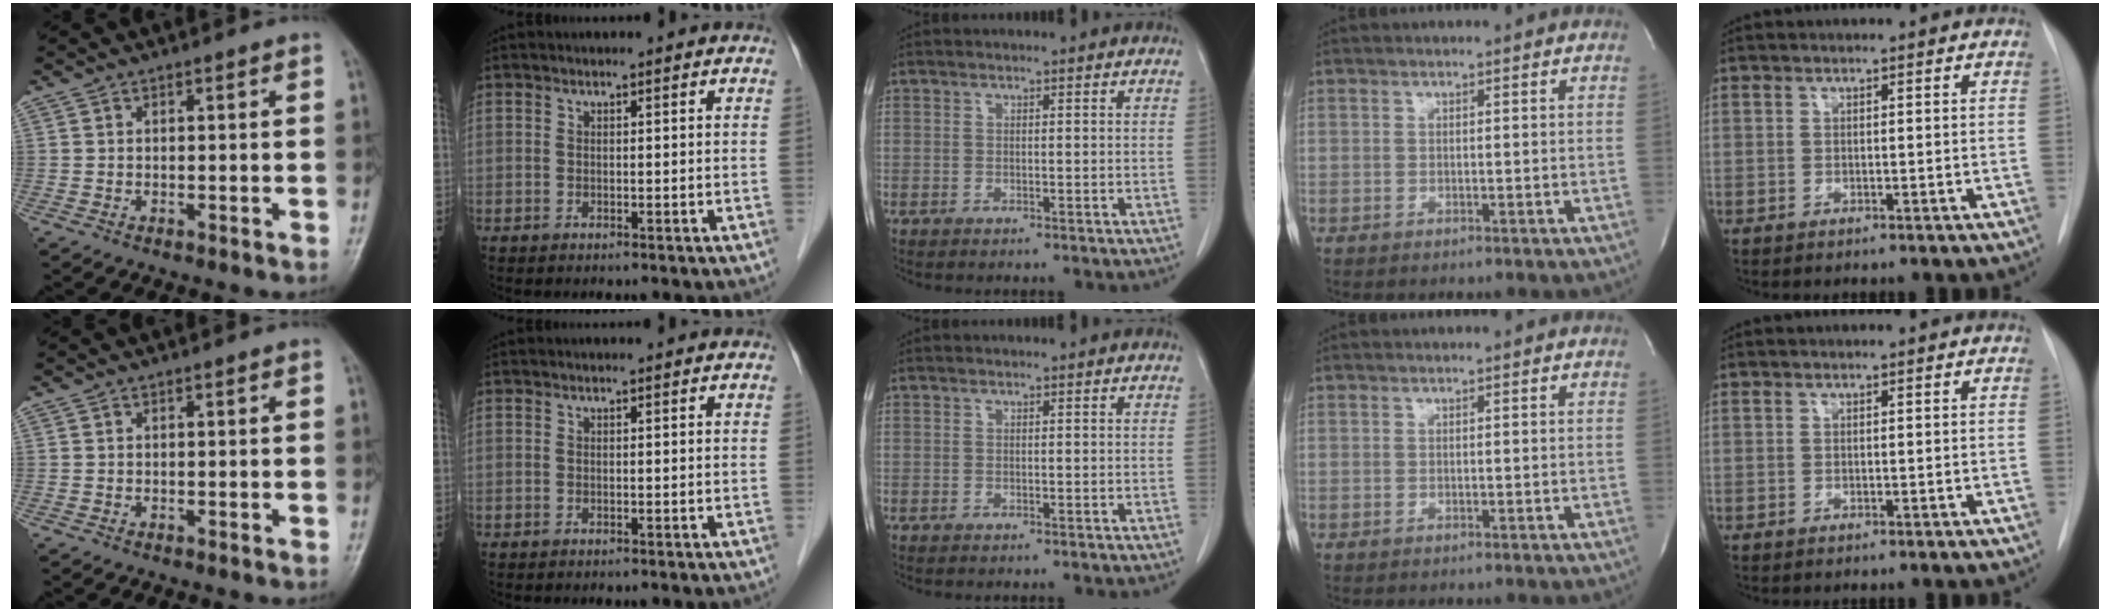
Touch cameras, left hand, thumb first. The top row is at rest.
{}